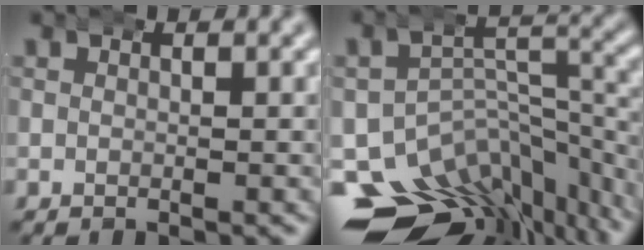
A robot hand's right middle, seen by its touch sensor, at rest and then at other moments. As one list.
[{"total": 18.8, "force": [-10.2, 12.5, 9.7], "torque": [-0.149, -0.062, -0.142]}]